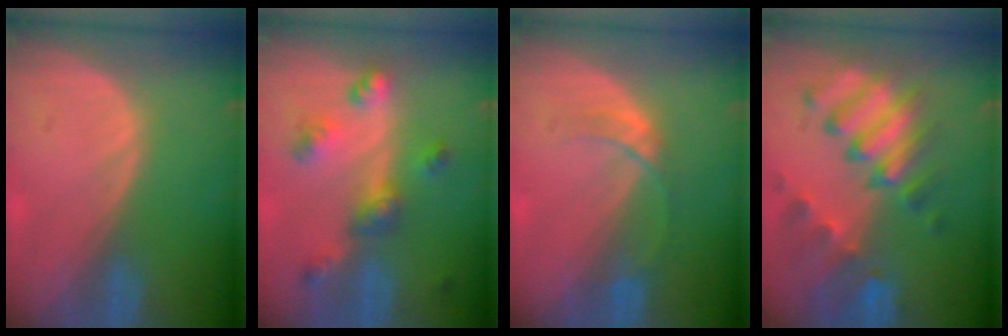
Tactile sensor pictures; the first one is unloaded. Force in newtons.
{"total": 6.8, "press": 6.0, "slide": 3.3}
{"total": 3.0, "press": 3.0, "slide": 0.3}
{"total": 10.3, "press": 8.9, "slide": 5.1}